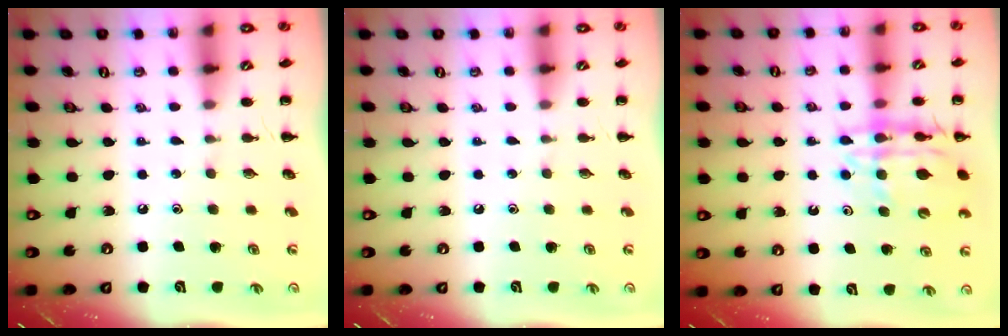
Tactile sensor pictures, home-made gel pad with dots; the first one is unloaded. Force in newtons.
{"total": 0.0}
{"total": 14.6, "press": 14.3, "slide": 3.1}